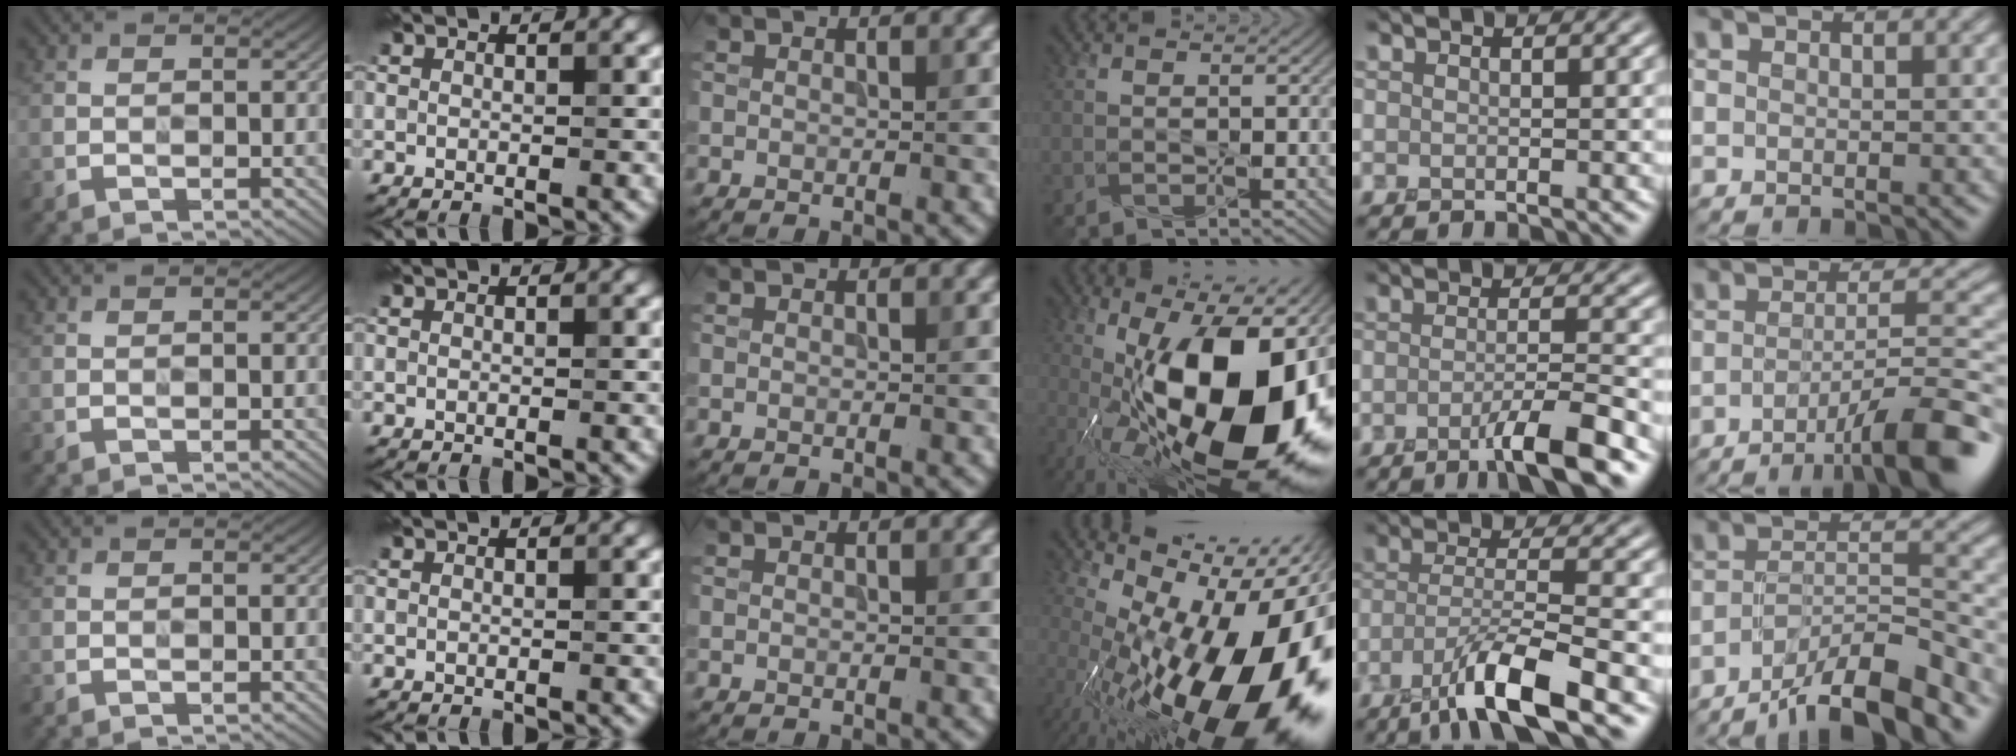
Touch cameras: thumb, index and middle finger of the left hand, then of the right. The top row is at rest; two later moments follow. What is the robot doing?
{"motion": "press", "object": "grip strengthener"}